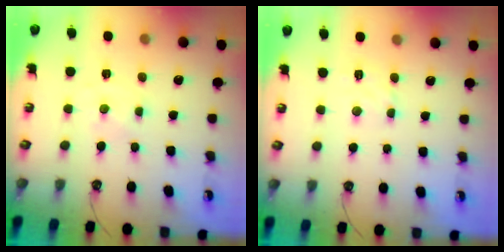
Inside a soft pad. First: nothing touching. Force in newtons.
{"total": 5.5, "press": 5.4, "slide": 0.8}